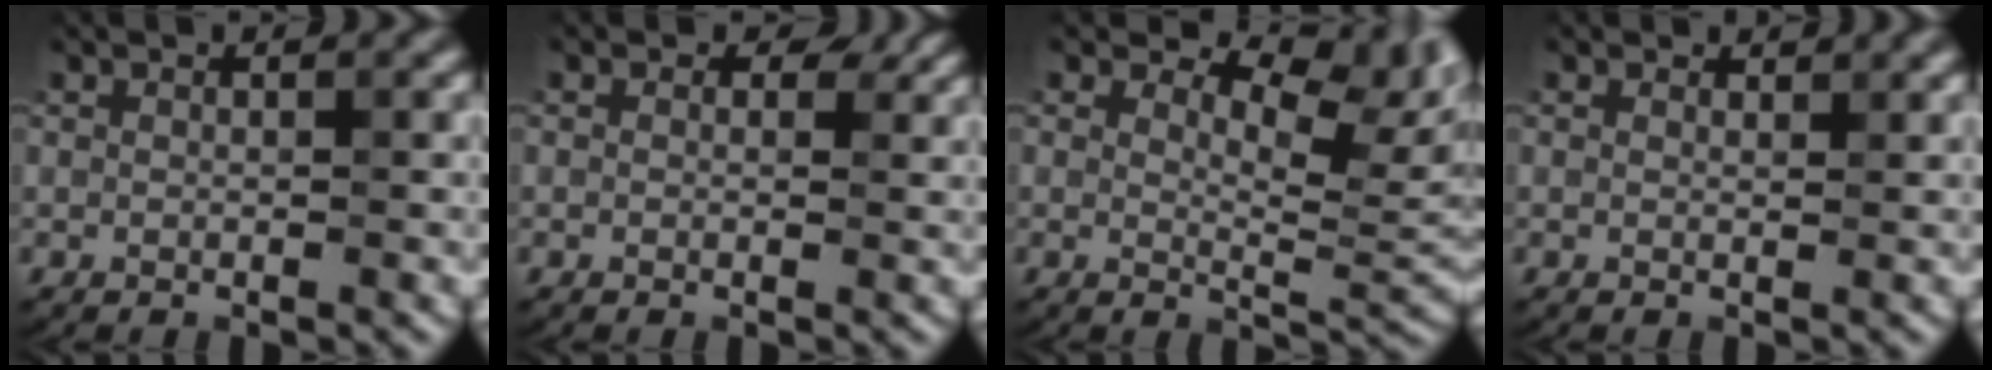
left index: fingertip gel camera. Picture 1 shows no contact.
{"total": 2.0, "force": [0.7, 1.3, 1.3], "torque": [-0.011, -0.003, 0.006]}
{"total": 8.0, "force": [4.2, 3.6, 5.7], "torque": [-0.072, 0.005, 0.058]}
{"total": 1.1, "force": [0.9, 0.5, 0.3], "torque": [-0.005, -0.002, 0.009]}